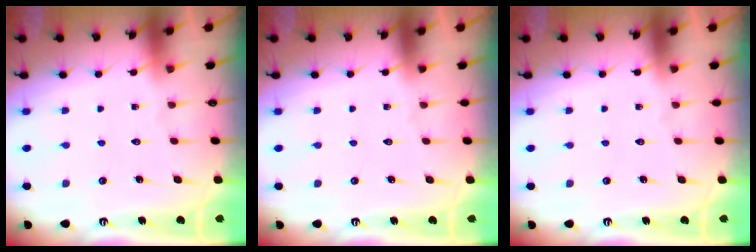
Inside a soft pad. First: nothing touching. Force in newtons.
{"total": 0.0}
{"total": 0.0}